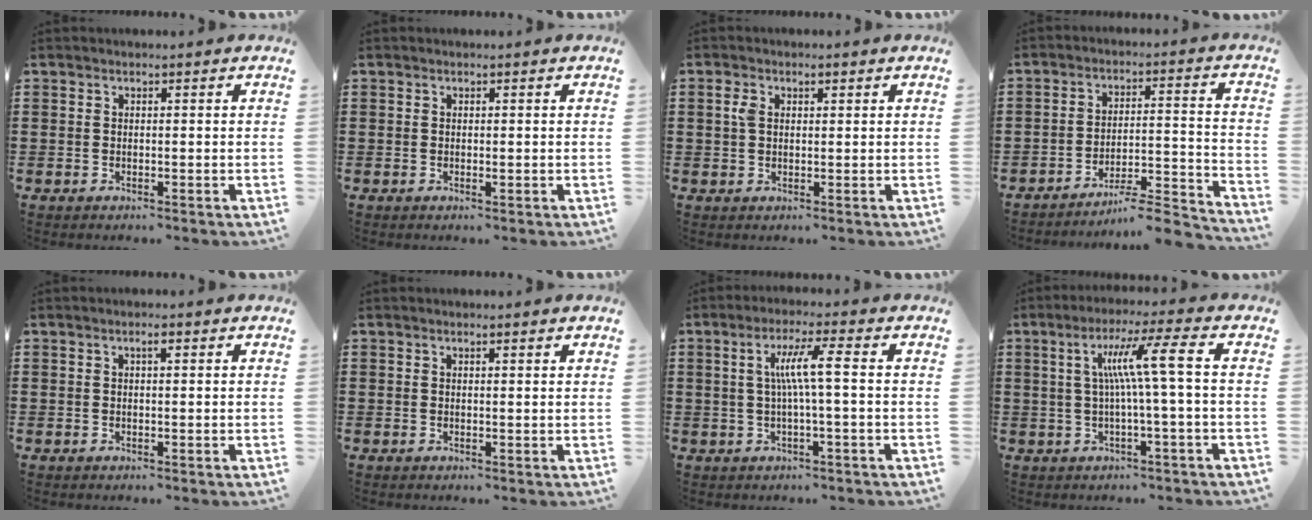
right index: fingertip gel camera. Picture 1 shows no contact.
{"total": 0.0}
{"total": 2.4, "force": [0.7, 1.4, 1.8], "torque": [-0.040, 0.009, 0.011]}
{"total": 6.0, "force": [-5.6, 0.3, 2.1], "torque": [-0.033, -0.005, -0.111]}
{"total": 1.2, "force": [0.5, 0.3, 1.1], "torque": [-0.021, 0.005, 0.007]}
{"total": 0.6, "force": [0.4, 0.0, 0.4], "torque": [-0.007, -0.001, 0.009]}
{"total": 6.0, "force": [0.3, 0.1, 6.0], "torque": [-0.115, 0.000, -0.002]}
{"total": 8.5, "force": [0.9, -0.4, 8.4], "torque": [-0.162, 0.004, 0.003]}